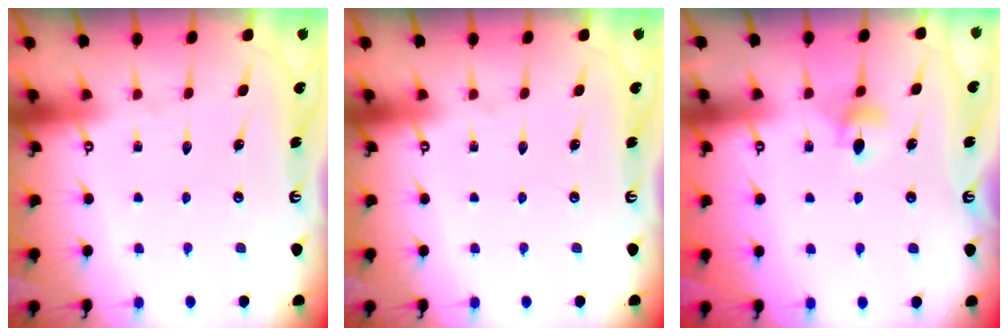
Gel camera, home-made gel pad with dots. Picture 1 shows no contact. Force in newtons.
{"total": 0.0}
{"total": 4.6, "press": 4.5, "slide": 0.9}